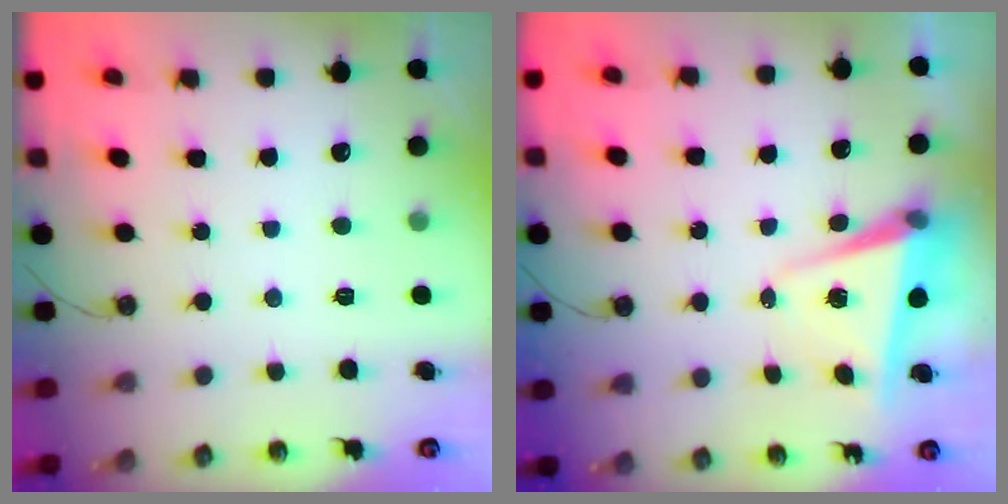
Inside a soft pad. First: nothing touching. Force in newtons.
{"total": 5.7, "press": 5.1, "slide": 2.6}